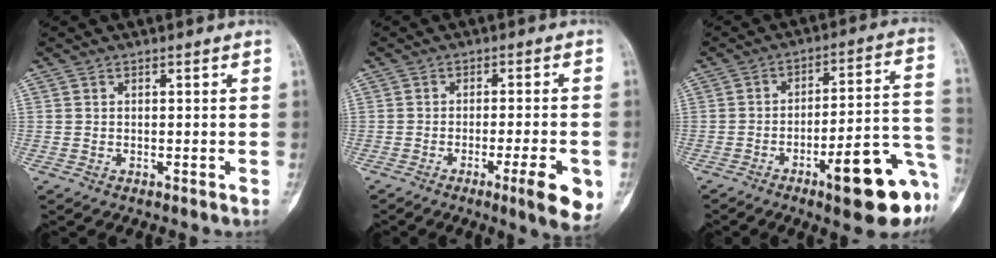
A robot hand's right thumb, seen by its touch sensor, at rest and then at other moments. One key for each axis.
{"total": 8.7, "fx": -3.4, "fy": 1.3, "fz": 7.9, "tx": -0.104, "ty": -0.003, "tz": -0.045}
{"total": 19.1, "fx": -8.5, "fy": 4.7, "fz": 16.4, "tx": -0.163, "ty": 0.054, "tz": -0.113}